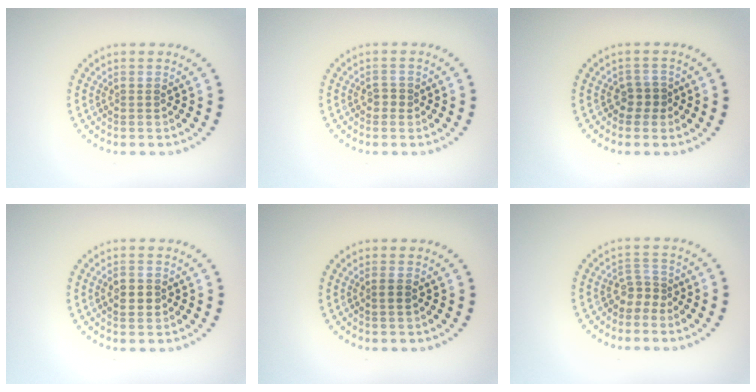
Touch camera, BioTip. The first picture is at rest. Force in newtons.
{"total": 1.0, "press": 1.0, "slide": 0.2}
{"total": 1.7, "press": 1.4, "slide": 0.9}
{"total": 2.3, "press": 2.3, "slide": 0.1}
{"total": 1.0, "press": 1.0, "slide": 0.4}
{"total": 2.0, "press": 1.3, "slide": 1.5}